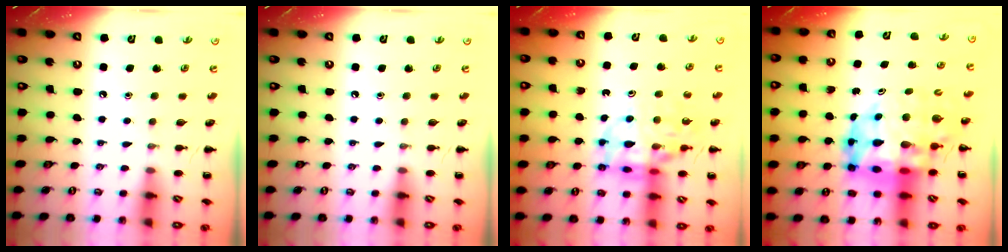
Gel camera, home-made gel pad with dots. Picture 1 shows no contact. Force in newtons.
{"total": 0.0}
{"total": 16.0, "press": 15.6, "slide": 3.8}
{"total": 15.7, "press": 15.2, "slide": 4.3}